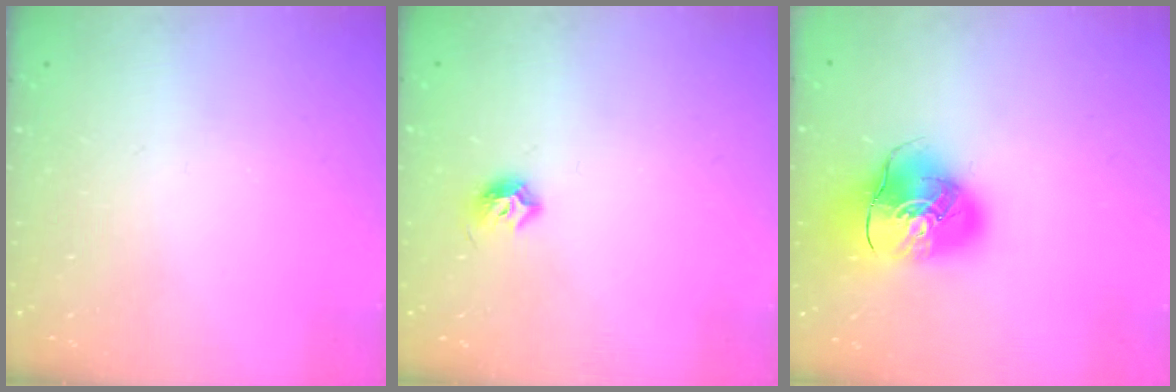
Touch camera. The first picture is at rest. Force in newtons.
{"total": 6.8, "press": 6.7, "slide": 0.8}
{"total": 11.7, "press": 11.5, "slide": 1.8}